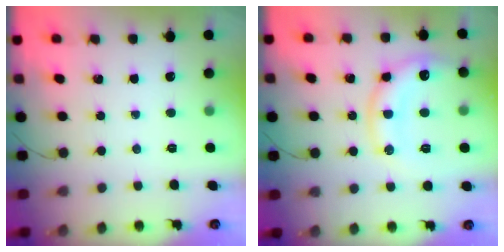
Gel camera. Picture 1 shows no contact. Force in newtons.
{"total": 13.6, "press": 13.5, "slide": 1.5}